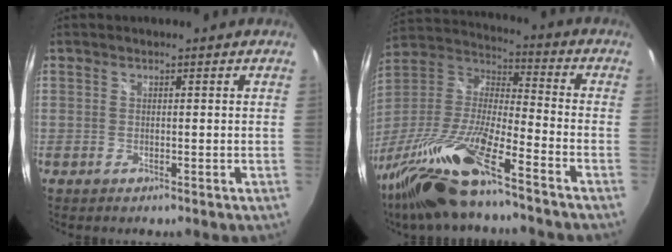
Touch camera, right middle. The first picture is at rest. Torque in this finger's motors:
{"motor_torque": [1.11, -1.03, 0.58, 0.21]}